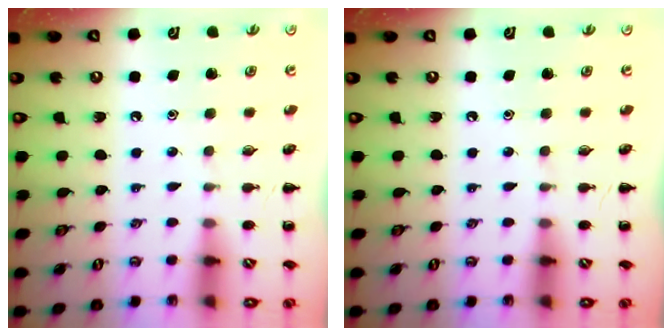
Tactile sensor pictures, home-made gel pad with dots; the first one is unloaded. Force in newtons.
{"total": 0.0}